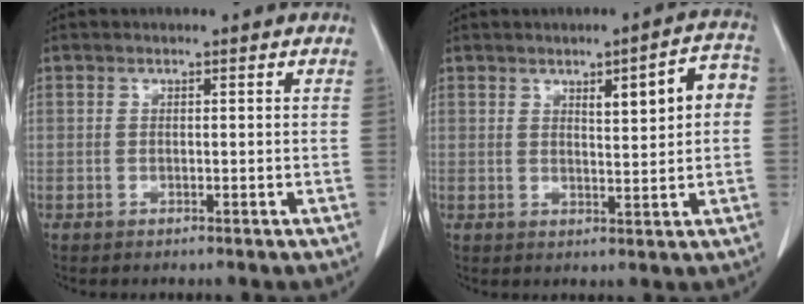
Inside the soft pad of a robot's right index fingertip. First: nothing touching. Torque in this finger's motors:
{"motor_torque": [0.23, 0.16, 0.14, 0.05]}